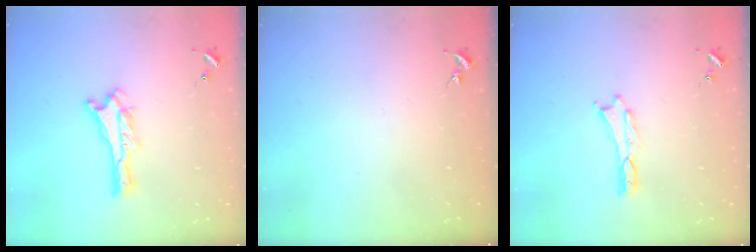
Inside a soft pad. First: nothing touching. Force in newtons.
{"total": 0.0}
{"total": 0.0}